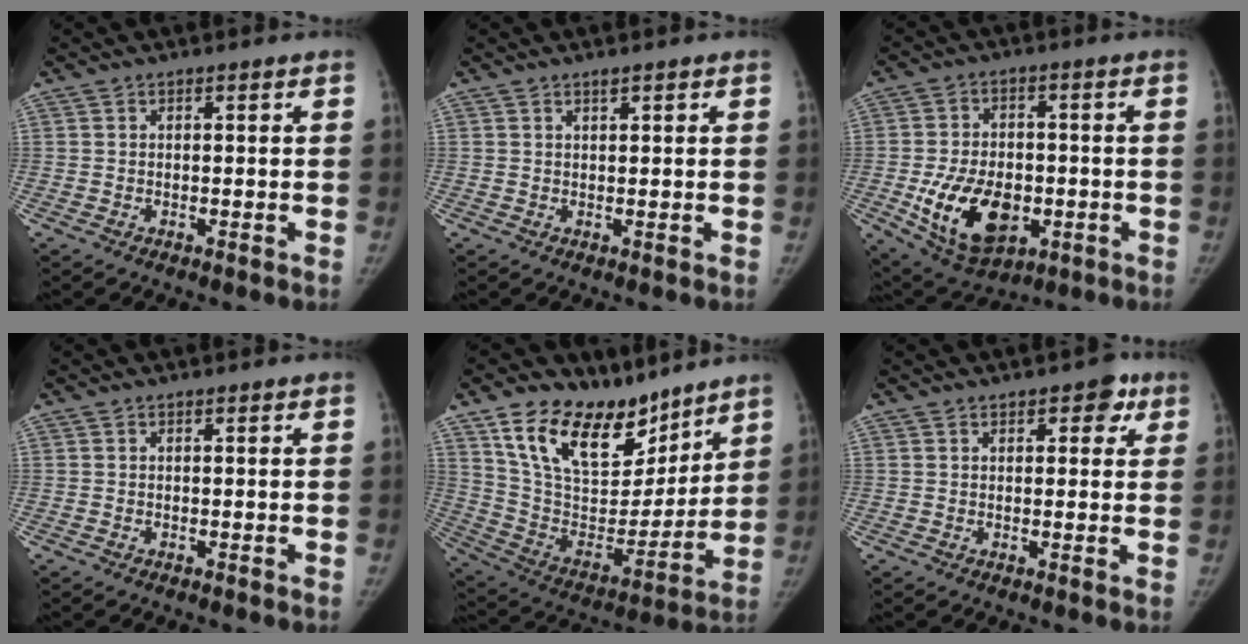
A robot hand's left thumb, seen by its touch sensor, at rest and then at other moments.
{"total": 1.0, "force": [0.8, 0.3, 0.6], "torque": [-0.008, -0.005, 0.014]}
{"total": 15.3, "force": [-3.8, 10.0, 10.9], "torque": [-0.157, 0.003, -0.046]}
{"total": 0.0}
{"total": 22.9, "force": [15.4, 12.4, 11.4], "torque": [-0.152, -0.069, 0.274]}
{"total": 4.1, "force": [2.1, 2.4, 2.6], "torque": [-0.004, -0.004, 0.019]}